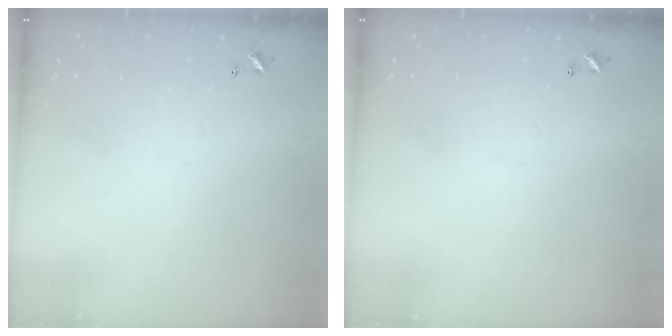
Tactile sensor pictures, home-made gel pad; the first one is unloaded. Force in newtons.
{"total": 0.0}